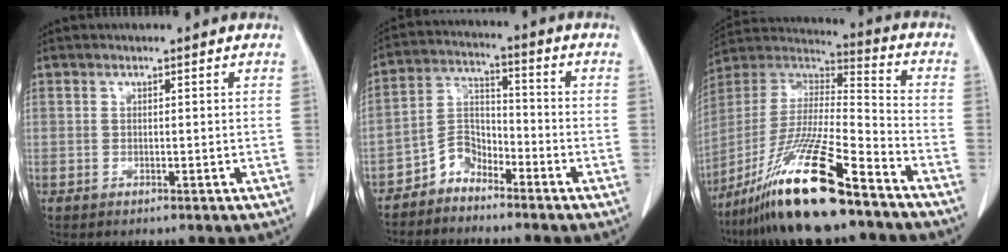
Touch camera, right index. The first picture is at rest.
{"total": 5.2, "force": [-4.2, 2.7, 1.5], "torque": [-0.027, 0.013, -0.087]}
{"total": 19.9, "force": [-13.8, 1.5, 14.2], "torque": [-0.304, -0.031, -0.258]}